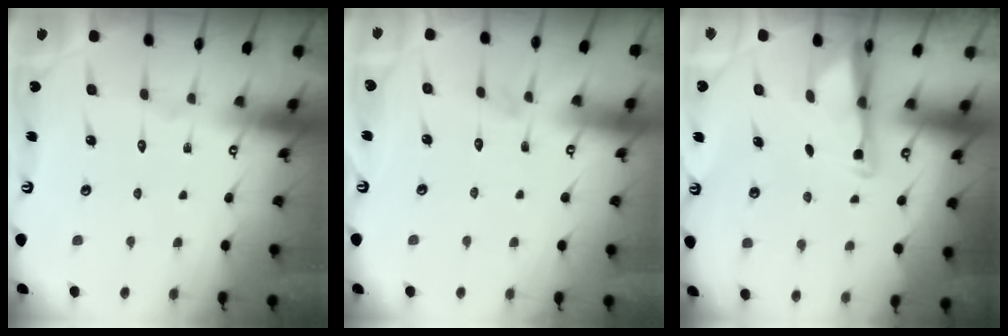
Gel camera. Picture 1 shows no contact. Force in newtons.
{"total": 2.7, "press": 2.7, "slide": 0.2}
{"total": 2.9, "press": 2.9, "slide": 0.5}